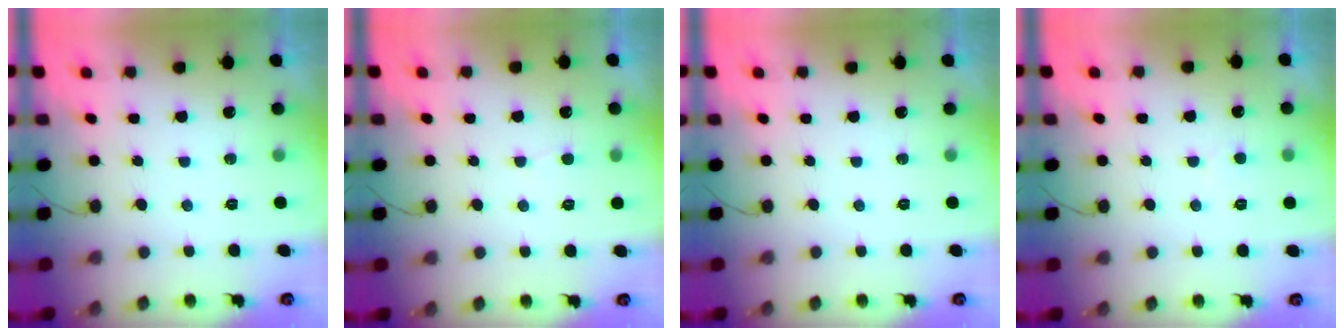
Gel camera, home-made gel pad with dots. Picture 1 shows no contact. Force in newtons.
{"total": 3.4, "press": 3.4, "slide": 0.3}
{"total": 0.0}
{"total": 2.2, "press": 2.2, "slide": 0.2}